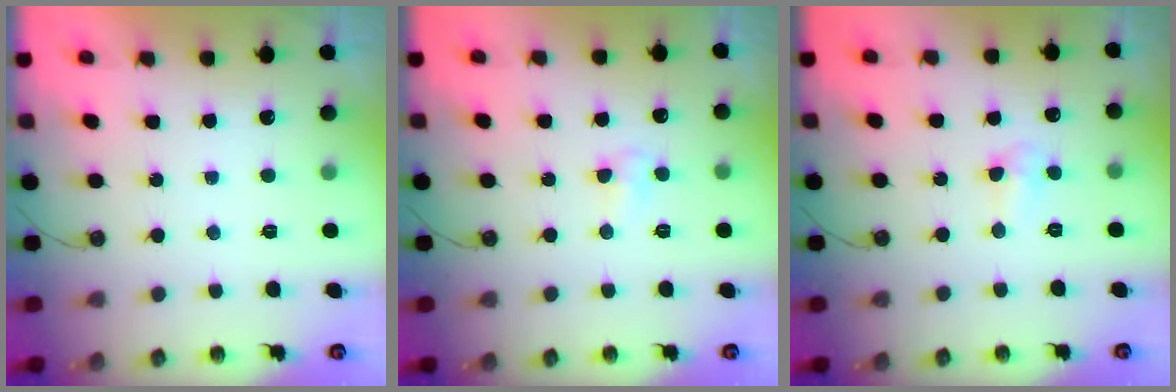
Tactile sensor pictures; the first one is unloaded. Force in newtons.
{"total": 4.3, "press": 4.2, "slide": 0.9}
{"total": 3.5, "press": 3.4, "slide": 0.7}